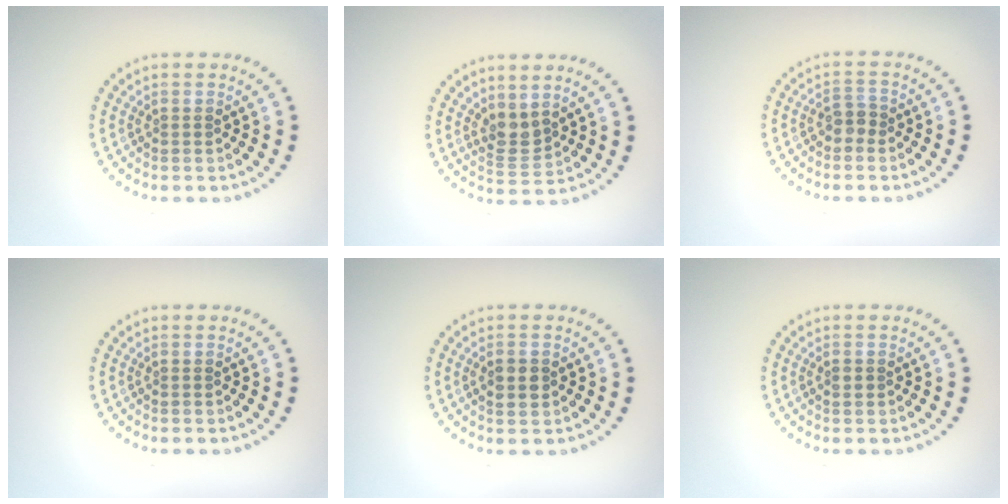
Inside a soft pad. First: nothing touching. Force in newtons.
{"total": 2.3, "press": 1.9, "slide": 1.4}
{"total": 1.5, "press": 1.3, "slide": 0.7}
{"total": 0.0}
{"total": 1.9, "press": 1.9, "slide": 0.1}
{"total": 1.0, "press": 1.0, "slide": 0.1}